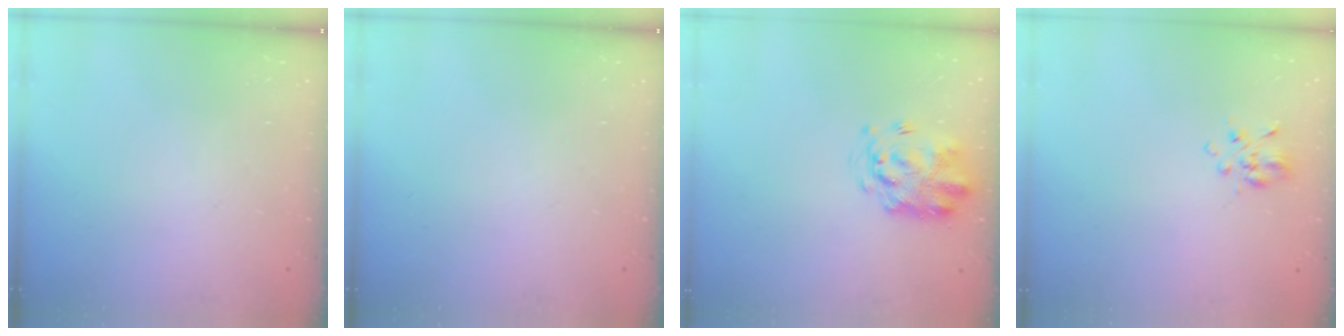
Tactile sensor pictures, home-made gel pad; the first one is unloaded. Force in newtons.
{"total": 0.0}
{"total": 3.7, "press": 3.6, "slide": 0.6}
{"total": 4.6, "press": 4.3, "slide": 1.7}